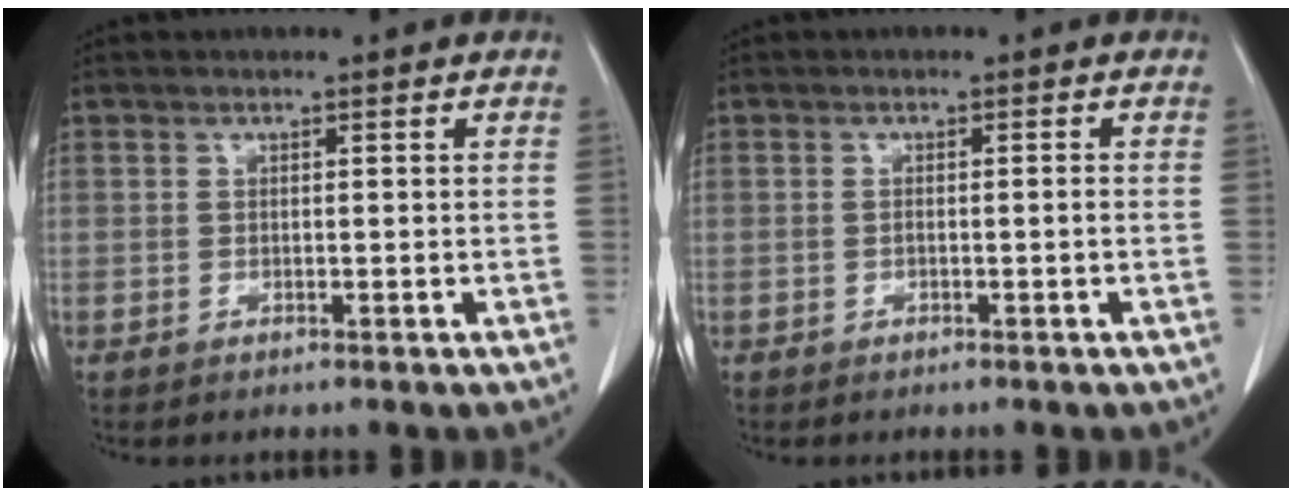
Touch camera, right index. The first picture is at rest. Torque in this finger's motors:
{"motor_torque": [-0.17, 0.15, 0.03, -0.01]}